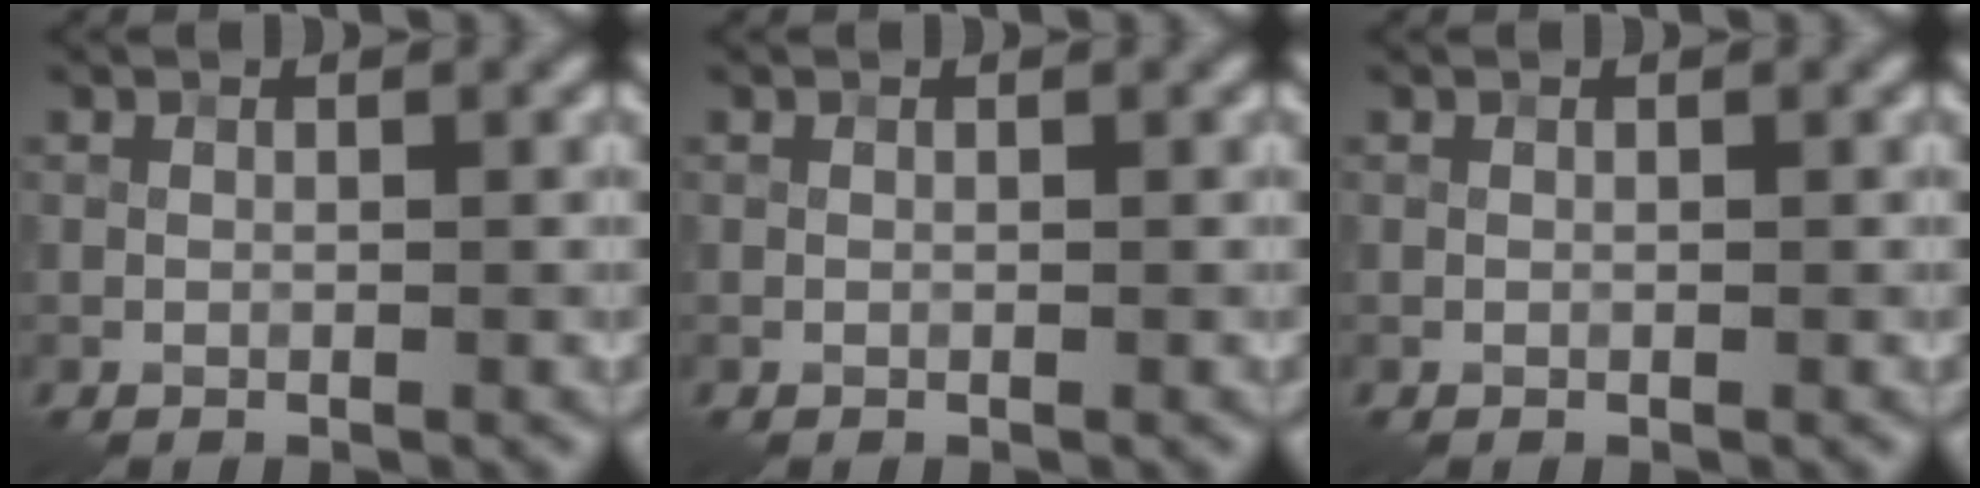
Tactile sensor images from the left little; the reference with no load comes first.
{"total": 0.0}
{"total": 0.0}